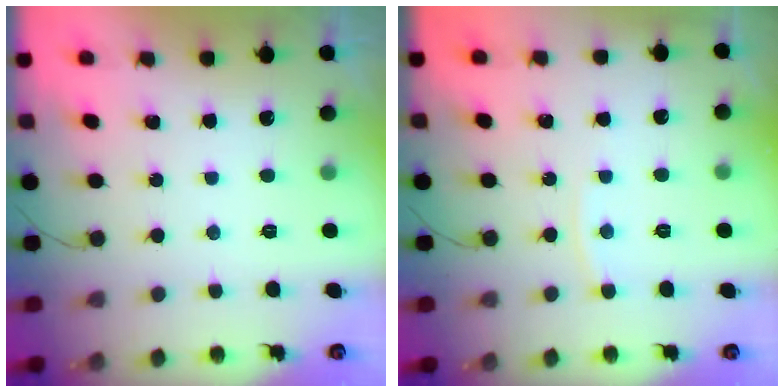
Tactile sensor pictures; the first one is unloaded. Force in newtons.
{"total": 4.1, "press": 4.0, "slide": 0.5}